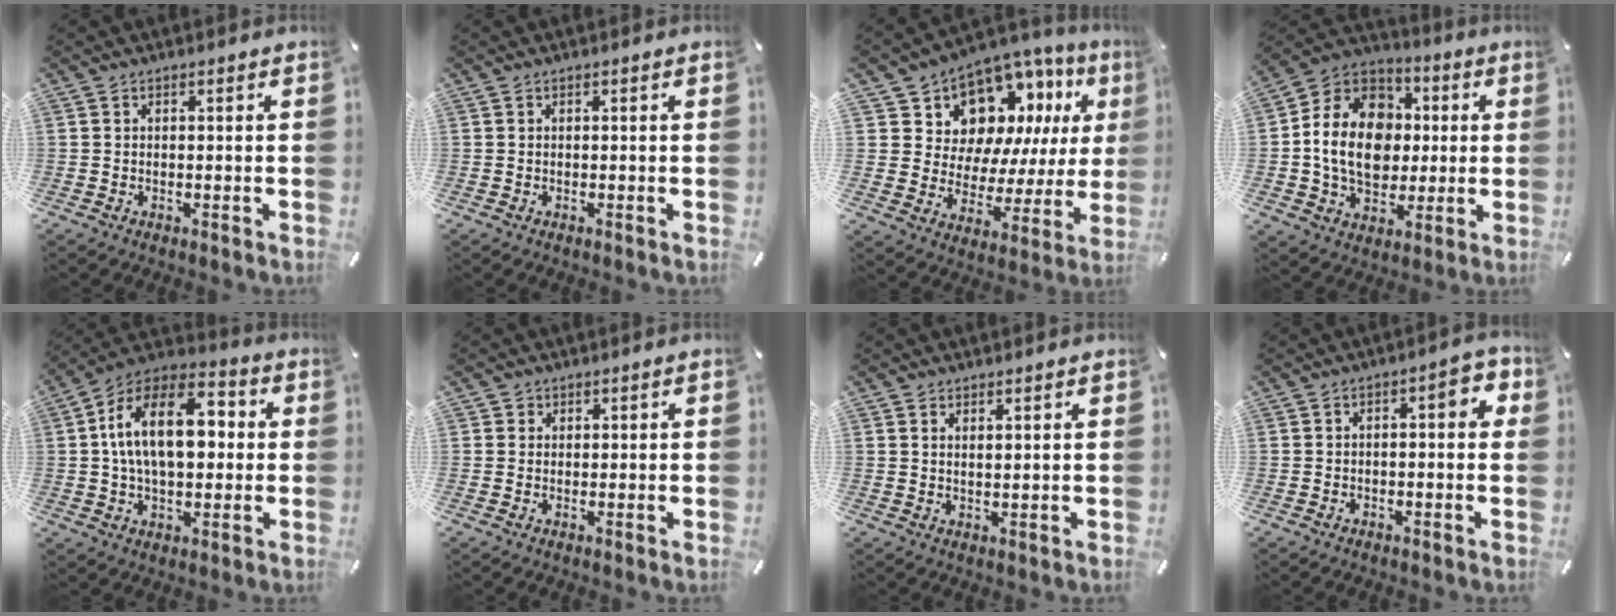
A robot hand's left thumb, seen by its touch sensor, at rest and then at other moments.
{"total": 0.0}
{"total": 13.2, "force": [7.8, 9.6, 4.8], "torque": [-0.079, -0.071, 0.145]}
{"total": 16.3, "force": [-0.6, 13.4, 9.4], "torque": [-0.198, 0.018, -0.010]}
{"total": 16.8, "force": [2.3, 10.1, 13.3], "torque": [-0.245, 0.003, 0.034]}
{"total": 1.1, "force": [0.4, 1.1, 0.1], "torque": [0.005, 0.001, 0.004]}
{"total": 1.5, "force": [1.4, 0.0, 0.7], "torque": [-0.013, -0.003, 0.026]}
{"total": 5.5, "force": [0.4, 2.3, 4.9], "torque": [-0.061, 0.002, -0.002]}